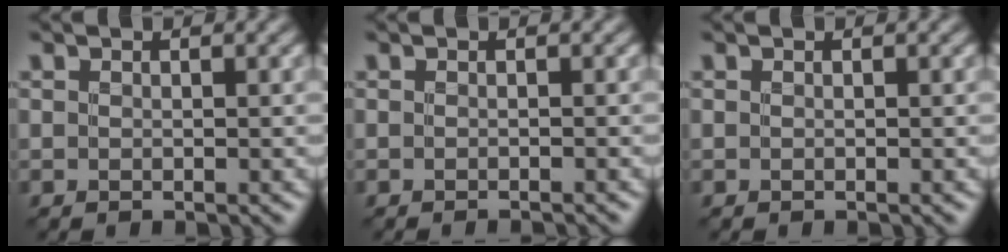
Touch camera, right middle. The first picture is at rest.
{"total": 1.0, "force": [-0.9, 0.2, 0.5], "torque": [0.003, -0.001, -0.014]}
{"total": 0.0}